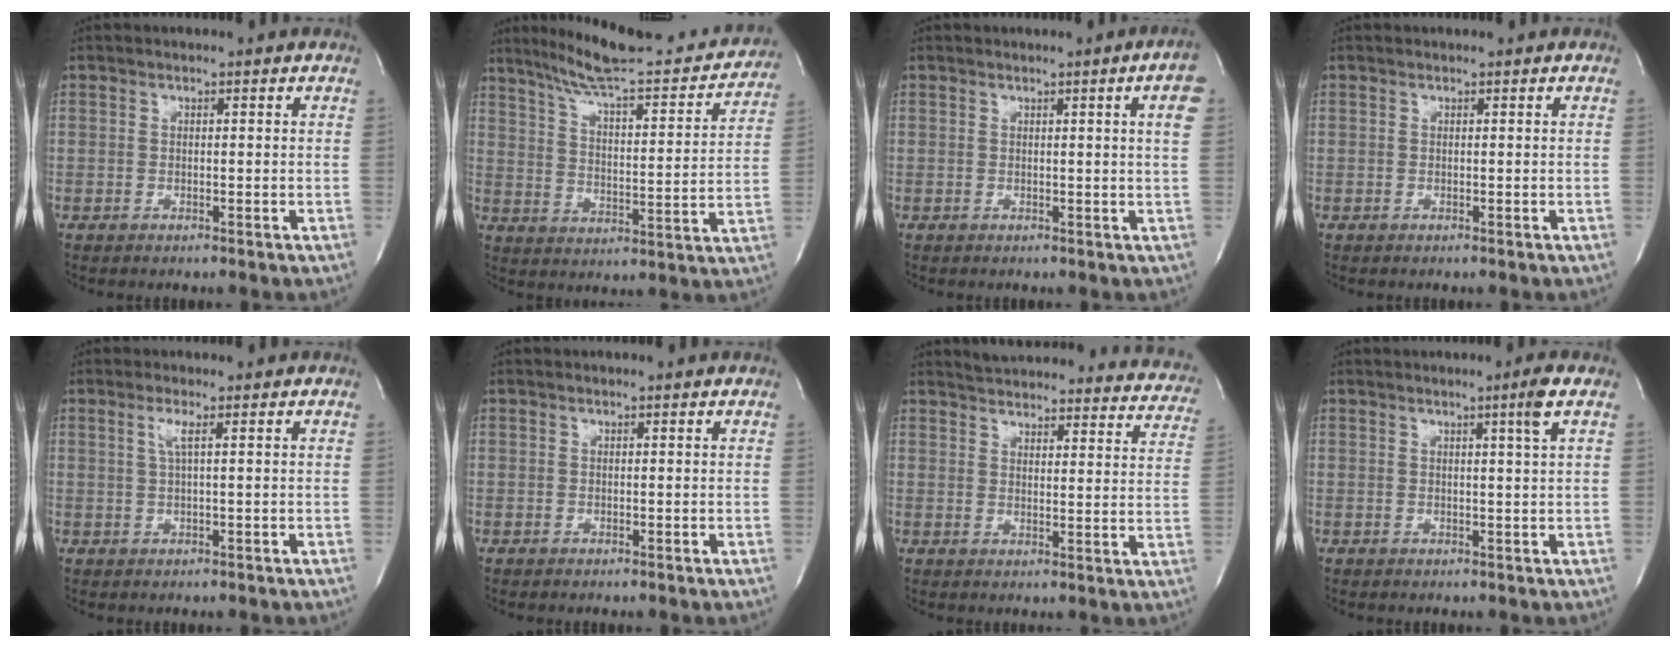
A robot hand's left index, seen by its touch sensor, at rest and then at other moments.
{"total": 22.4, "force": [20.0, 2.6, 9.7], "torque": [-0.146, -0.019, 0.272]}
{"total": 3.6, "force": [1.3, -0.6, 3.3], "torque": [-0.040, -0.006, 0.011]}
{"total": 0.0}
{"total": 2.0, "force": [0.6, -0.2, 1.9], "torque": [-0.042, 0.004, 0.013]}
{"total": 0.0}
{"total": 24.3, "force": [22.9, 4.7, 6.4], "torque": [-0.089, -0.062, 0.258]}
{"total": 2.4, "force": [1.1, -0.9, 2.0], "torque": [-0.034, -0.008, 0.021]}